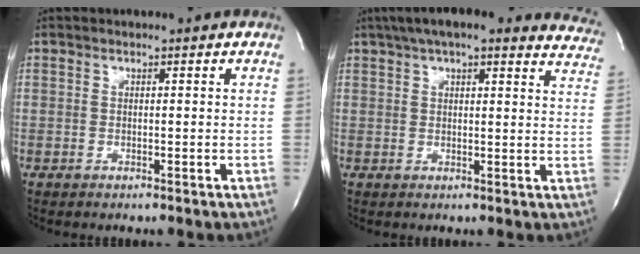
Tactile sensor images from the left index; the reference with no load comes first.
{"total": 21.5, "force": [18.5, 5.2, 9.7], "torque": [-0.135, 0.017, 0.212]}